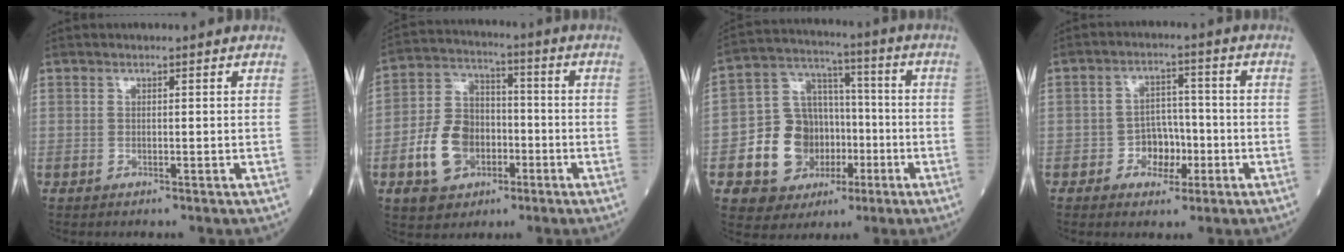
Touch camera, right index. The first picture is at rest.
{"total": 11.1, "force": [-3.7, 8.2, 6.5], "torque": [-0.148, 0.020, -0.061]}
{"total": 13.4, "force": [-3.5, 10.8, 7.1], "torque": [-0.131, 0.035, -0.048]}
{"total": 5.2, "force": [-1.8, 3.9, 2.9], "torque": [-0.041, 0.015, -0.029]}